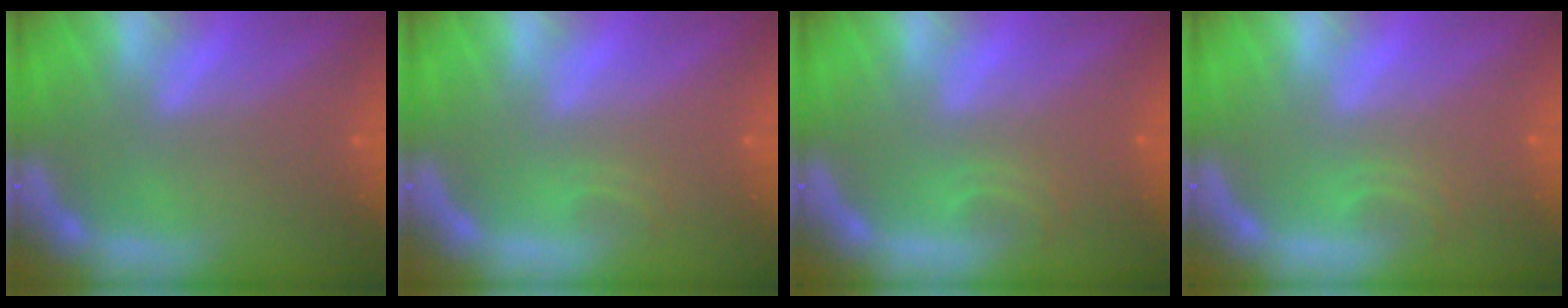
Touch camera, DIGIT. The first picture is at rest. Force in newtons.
{"total": 0.9}
{"total": 1.4}
{"total": 1.4}